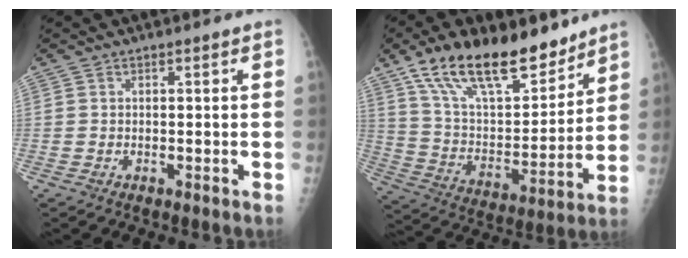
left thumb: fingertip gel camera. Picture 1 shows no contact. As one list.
[{"total": 21.9, "force": [15.4, 9.1, 12.6], "torque": [-0.179, -0.066, 0.273]}]